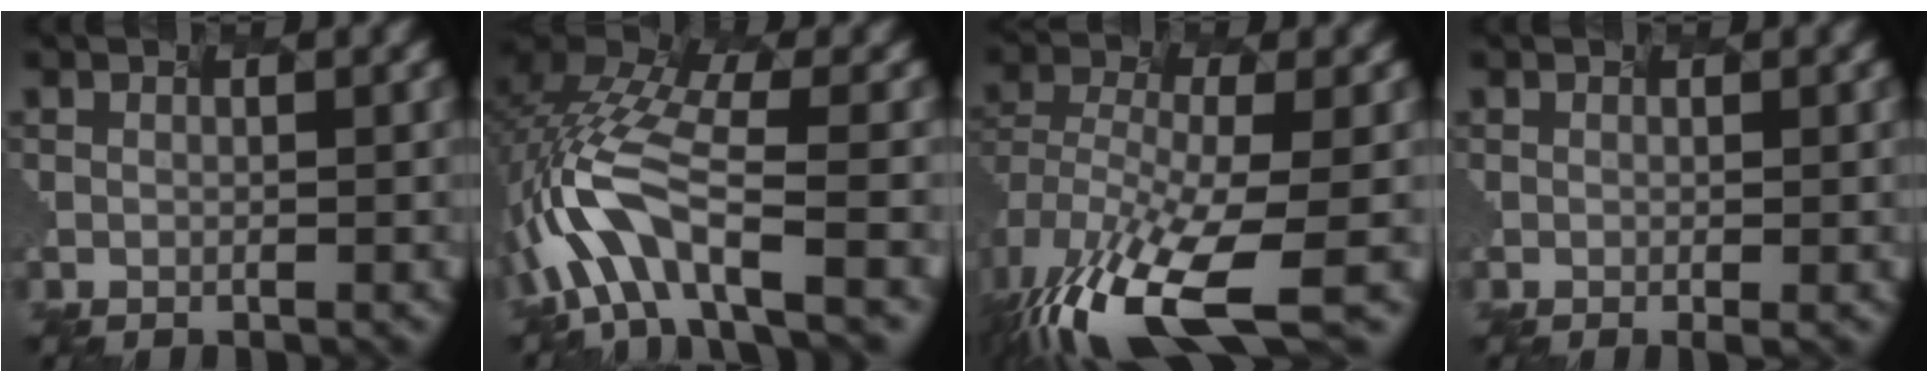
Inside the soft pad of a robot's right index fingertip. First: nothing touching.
{"total": 8.6, "force": [-4.8, 2.4, 6.7], "torque": [-0.167, 0.006, -0.062]}
{"total": 10.5, "force": [-7.1, 2.2, 7.4], "torque": [-0.188, -0.037, -0.080]}
{"total": 1.6, "force": [-0.3, 0.2, 1.6], "torque": [-0.014, 0.002, 0.008]}